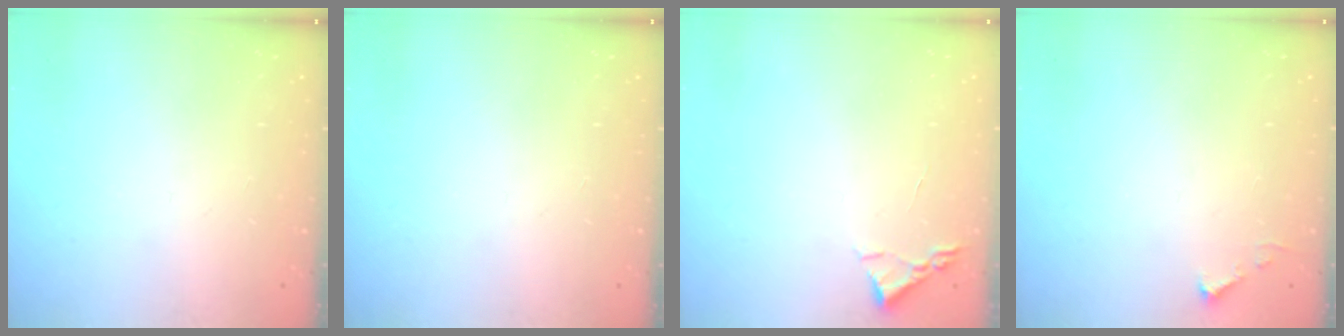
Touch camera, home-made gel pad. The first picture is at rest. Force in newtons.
{"total": 0.0}
{"total": 2.2, "press": 2.2, "slide": 0.3}
{"total": 3.7, "press": 3.6, "slide": 0.5}